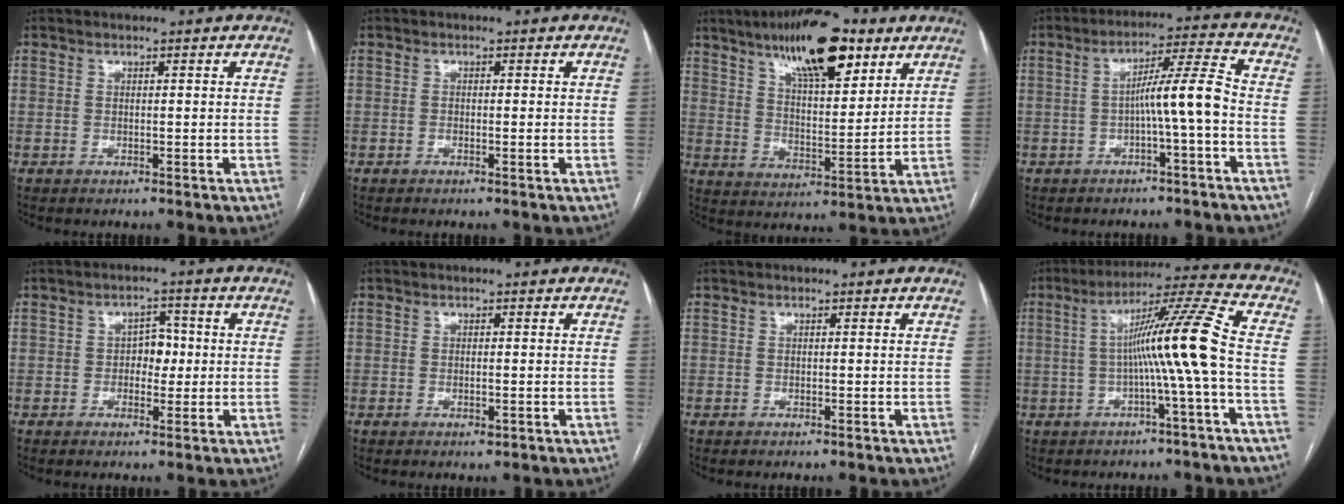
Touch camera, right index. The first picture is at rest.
{"total": 0.7, "force": [-0.3, 0.1, 0.6], "torque": [-0.010, 0.000, -0.003]}
{"total": 15.6, "force": [9.7, 4.6, 11.3], "torque": [-0.188, 0.013, 0.164]}
{"total": 7.2, "force": [-1.6, -0.7, 7.0], "torque": [-0.113, 0.022, -0.024]}
{"total": 3.6, "force": [-0.2, 2.4, 2.7], "torque": [-0.032, 0.011, -0.004]}
{"total": 1.1, "force": [-0.3, 0.4, 0.9], "torque": [-0.016, -0.002, -0.002]}
{"total": 0.0}
{"total": 11.2, "force": [-1.2, -2.3, 10.9], "torque": [-0.178, 0.016, -0.021]}